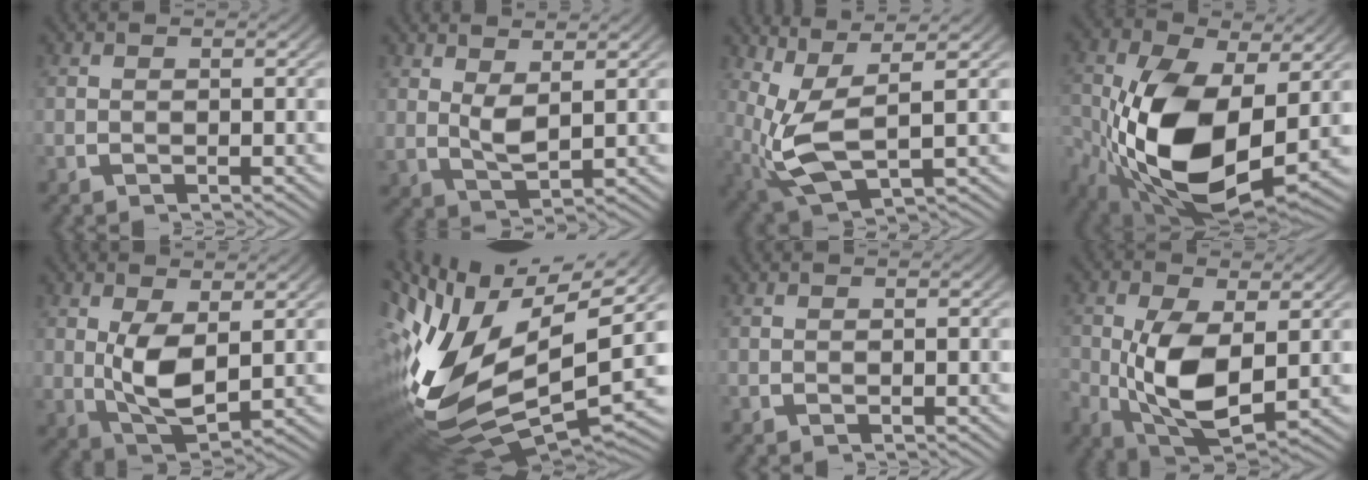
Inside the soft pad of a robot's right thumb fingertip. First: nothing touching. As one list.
[{"total": 3.2, "force": [1.7, 1.6, 2.2], "torque": [-0.047, -0.010, 0.041]}, {"total": 8.8, "force": [0.4, 5.0, 7.3], "torque": [-0.159, -0.035, 0.029]}, {"total": 16.5, "force": [-2.5, 10.2, 12.7], "torque": [-0.267, -0.072, -0.007]}, {"total": 6.3, "force": [0.3, 3.8, 5.0], "torque": [-0.116, -0.031, 0.023]}, {"total": 17.7, "force": [-1.9, 10.3, 14.3], "torque": [-0.288, -0.053, -0.003]}, {"total": 0.0}, {"total": 9.9, "force": [-1.3, 6.2, 7.6], "torque": [-0.176, -0.053, 0.003]}]